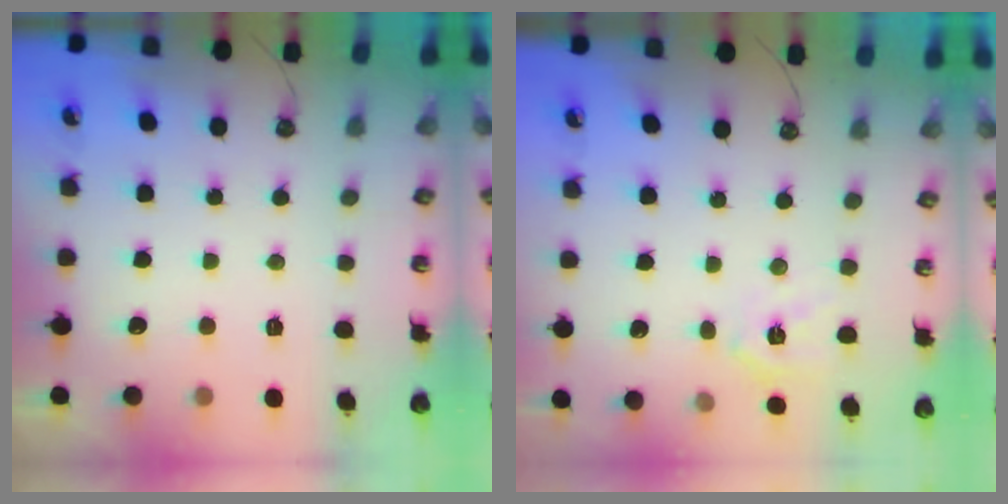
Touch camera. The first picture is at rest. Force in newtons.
{"total": 8.5, "press": 8.4, "slide": 1.0}